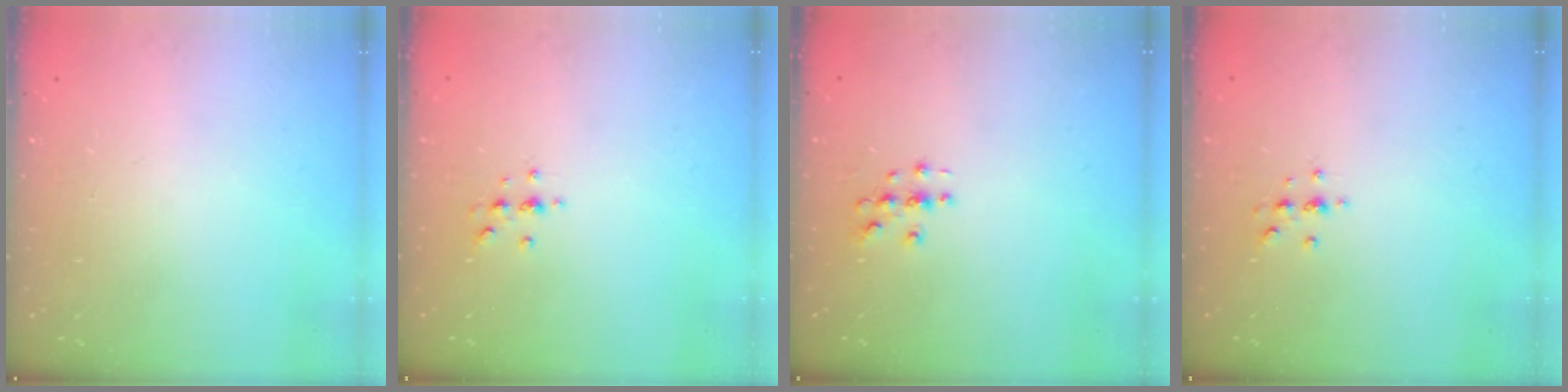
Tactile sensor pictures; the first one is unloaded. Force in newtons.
{"total": 3.3, "press": 3.2, "slide": 0.4}
{"total": 3.4, "press": 3.4, "slide": 0.2}
{"total": 3.3, "press": 3.2, "slide": 0.4}